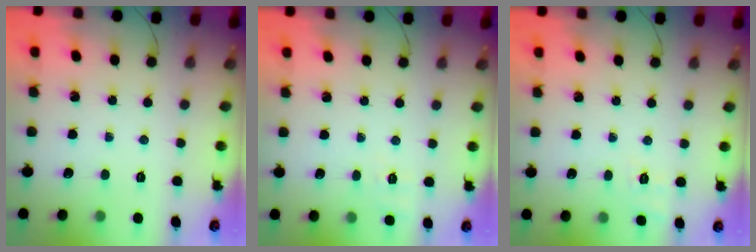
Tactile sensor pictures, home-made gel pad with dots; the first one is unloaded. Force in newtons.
{"total": 3.8, "press": 3.2, "slide": 2.1}
{"total": 2.1, "press": 0.8, "slide": 2.0}